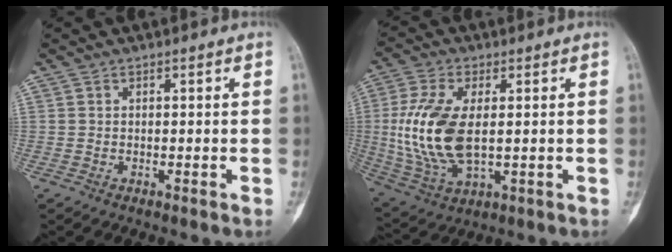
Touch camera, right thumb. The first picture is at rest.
{"total": 15.2, "force": [0.6, 7.8, 13.0], "torque": [-0.281, -0.010, 0.020]}